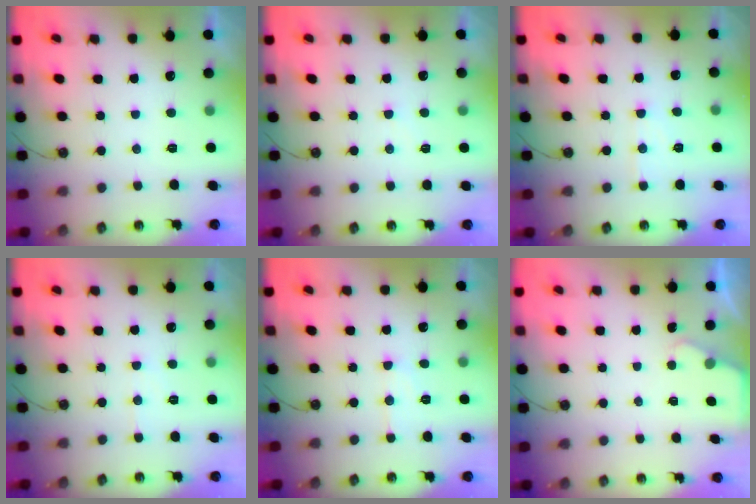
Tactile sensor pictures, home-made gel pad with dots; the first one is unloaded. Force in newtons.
{"total": 2.4, "press": 2.4, "slide": 0.4}
{"total": 7.0, "press": 7.0, "slide": 0.5}
{"total": 4.8, "press": 4.8, "slide": 0.8}
{"total": 7.6, "press": 7.6, "slide": 0.3}
{"total": 1.7, "press": 1.6, "slide": 0.2}